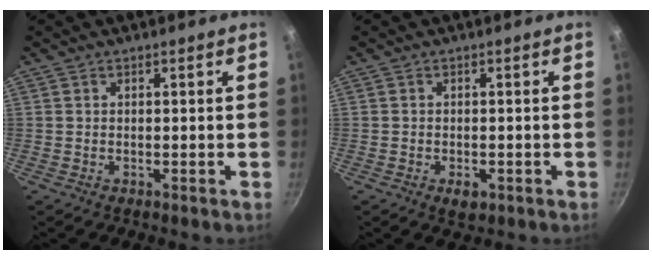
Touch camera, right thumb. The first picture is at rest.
{"total": 2.6, "force": [-1.1, 1.5, 1.8], "torque": [-0.028, 0.002, -0.014]}